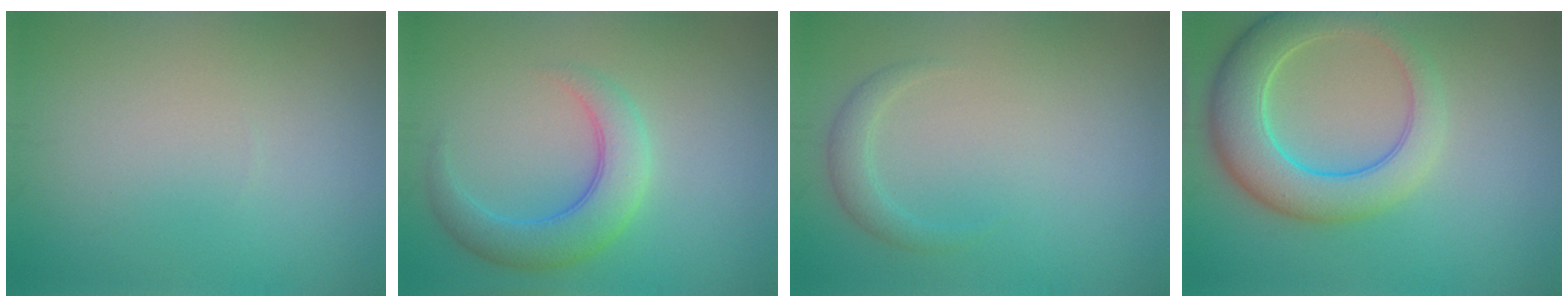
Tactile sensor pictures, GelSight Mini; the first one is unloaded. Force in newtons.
{"total": 4.6, "press": 4.6, "slide": 0.1}
{"total": 1.6, "press": 1.6, "slide": 0.1}
{"total": 7.1, "press": 7.0, "slide": 0.3}